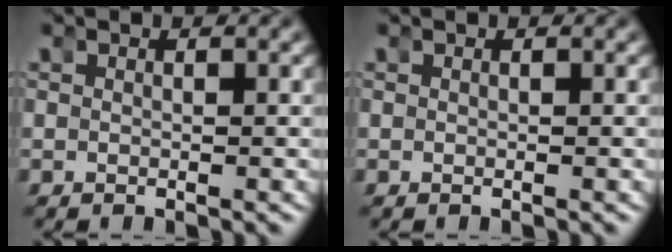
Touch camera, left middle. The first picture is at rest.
{"total": 0.0}